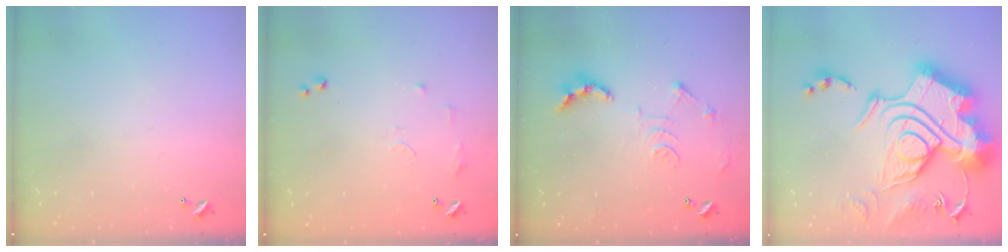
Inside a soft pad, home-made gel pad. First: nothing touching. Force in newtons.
{"total": 8.3, "press": 8.3, "slide": 0.8}
{"total": 12.0, "press": 11.9, "slide": 1.3}
{"total": 1.1, "press": 1.1, "slide": 0.0}